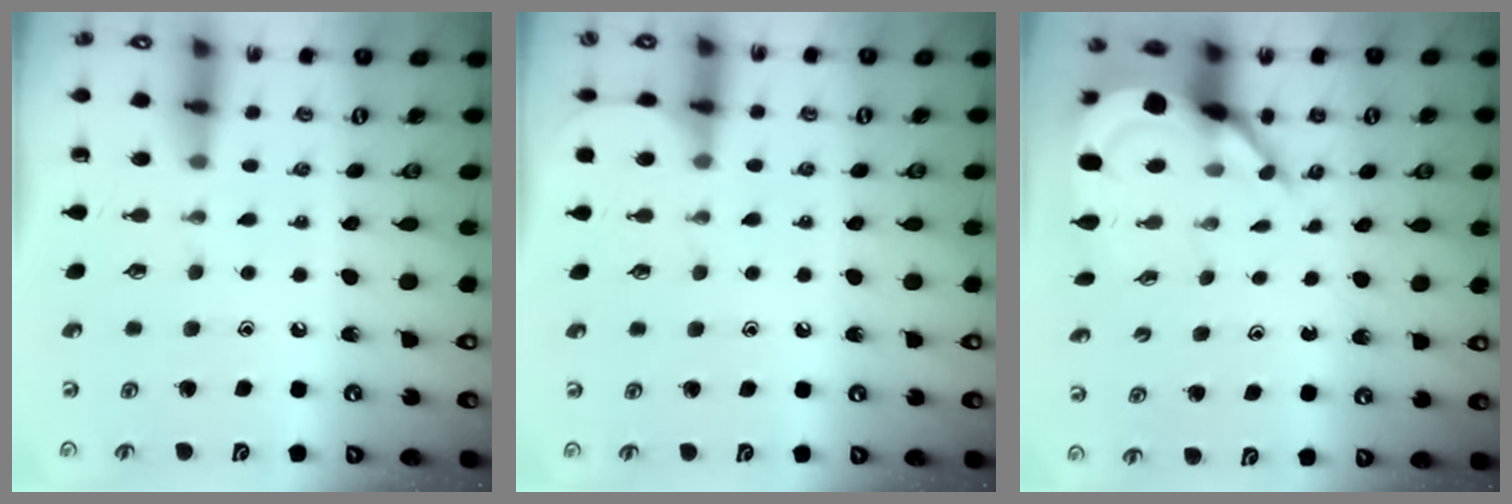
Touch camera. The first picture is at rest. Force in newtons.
{"total": 3.7, "press": 3.6, "slide": 0.5}
{"total": 6.5, "press": 6.5, "slide": 0.6}